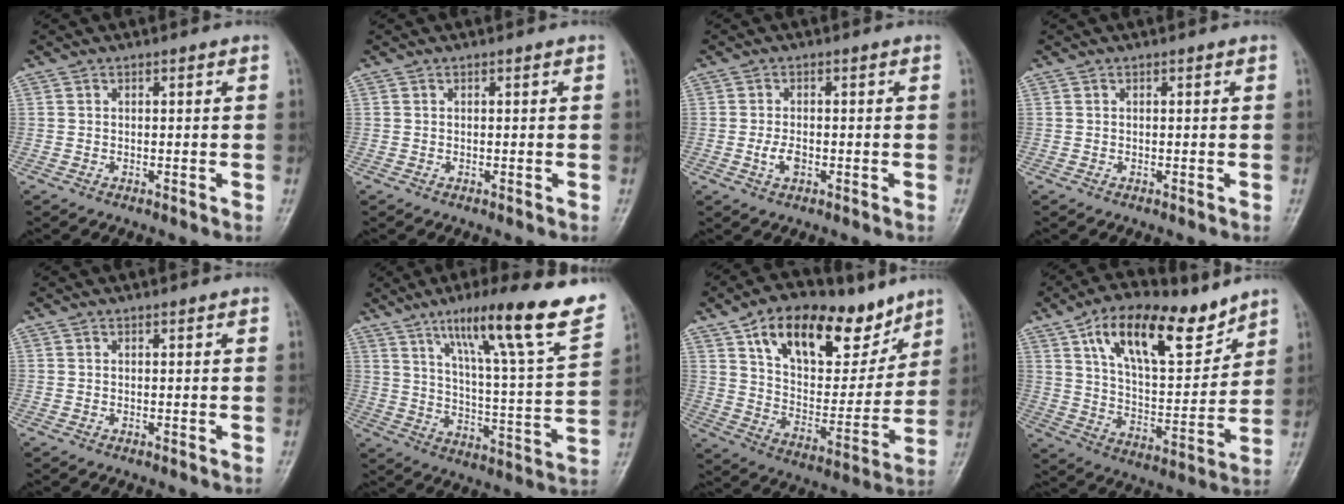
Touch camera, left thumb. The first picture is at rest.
{"total": 0.0}
{"total": 2.7, "force": [-0.7, 1.6, 2.1], "torque": [-0.042, 0.002, -0.014]}
{"total": 0.0}
{"total": 0.0}
{"total": 22.7, "force": [13.8, 2.4, 17.8], "torque": [-0.244, -0.047, 0.214]}
{"total": 22.4, "force": [13.4, 11.4, 13.8], "torque": [-0.172, -0.047, 0.228]}
{"total": 18.3, "force": [11.1, 7.8, 12.3], "torque": [-0.165, -0.054, 0.197]}